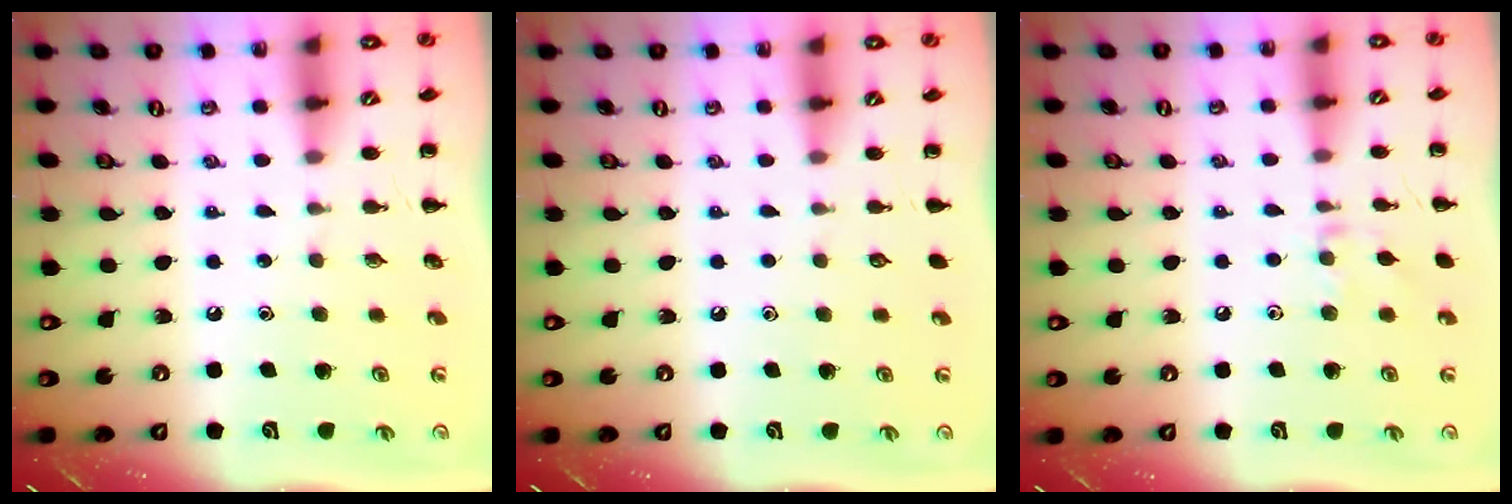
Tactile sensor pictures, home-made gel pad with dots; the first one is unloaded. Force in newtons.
{"total": 0.0}
{"total": 7.7, "press": 7.5, "slide": 1.6}